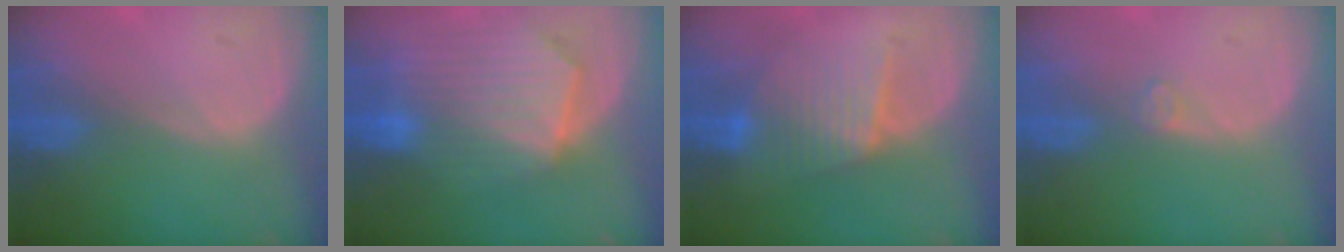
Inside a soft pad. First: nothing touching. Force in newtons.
{"total": 10.4, "press": 9.0, "slide": 5.2}
{"total": 6.5, "press": 6.4, "slide": 0.4}
{"total": 1.2, "press": 1.2, "slide": 0.3}